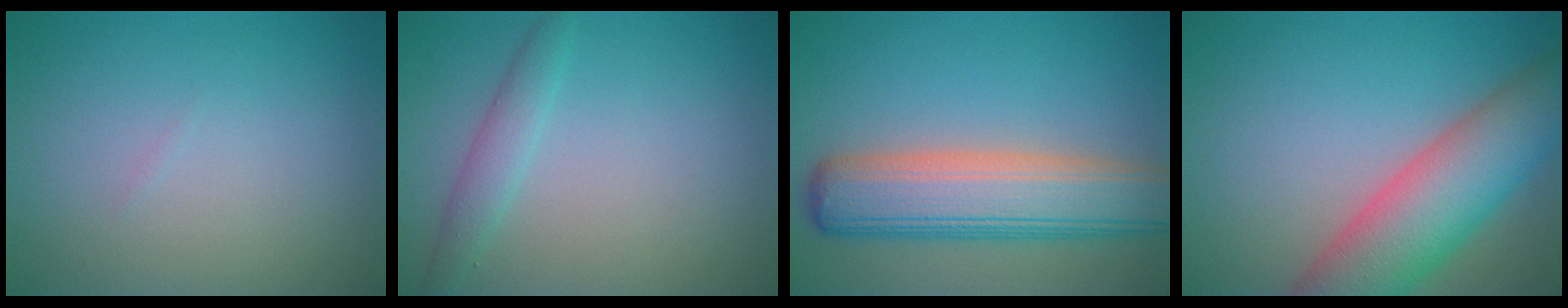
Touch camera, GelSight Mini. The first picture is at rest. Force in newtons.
{"total": 2.0, "press": 2.0, "slide": 0.3}
{"total": 8.6, "press": 8.6, "slide": 0.7}
{"total": 9.3, "press": 9.3, "slide": 0.7}